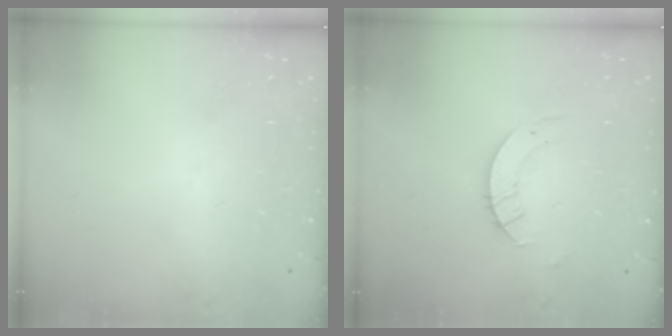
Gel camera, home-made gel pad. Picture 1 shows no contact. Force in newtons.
{"total": 3.7, "press": 3.7, "slide": 0.2}